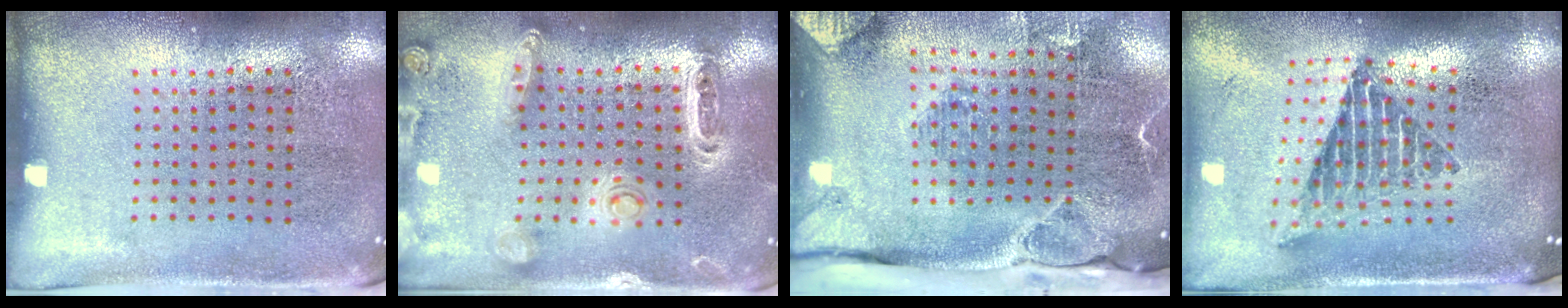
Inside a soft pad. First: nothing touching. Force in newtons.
{"total": 1.2, "press": 1.2, "slide": 0.3}
{"total": 3.0, "press": 2.3, "slide": 1.9}
{"total": 2.3, "press": 1.6, "slide": 1.7}